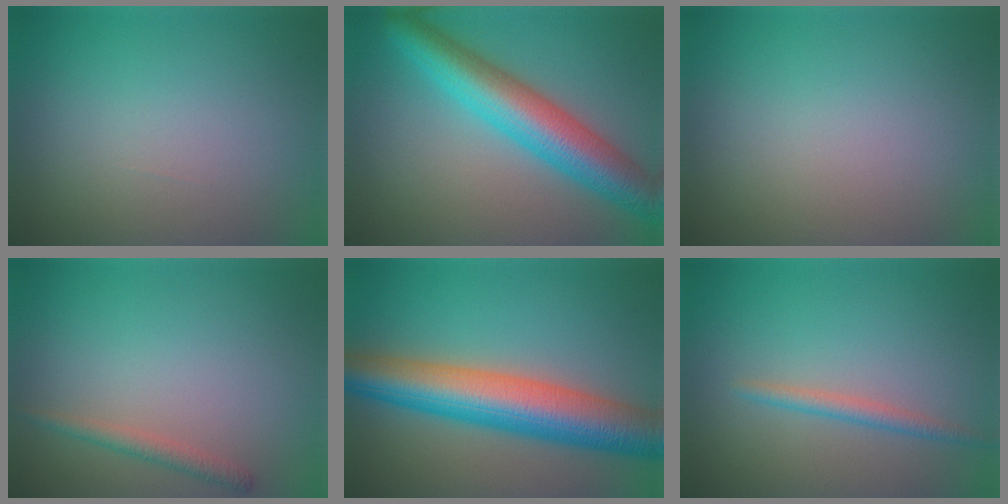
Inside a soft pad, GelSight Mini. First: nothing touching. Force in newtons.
{"total": 7.7, "press": 7.7, "slide": 0.2}
{"total": 0.0}
{"total": 1.4, "press": 1.4, "slide": 0.1}
{"total": 9.8, "press": 9.8, "slide": 0.2}
{"total": 1.6, "press": 1.6, "slide": 0.0}